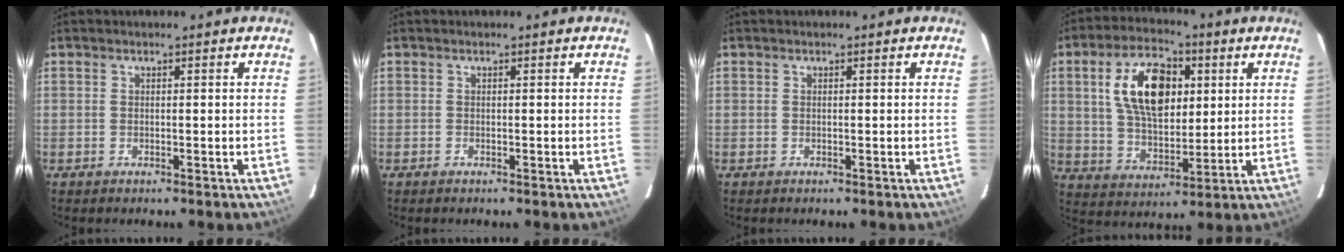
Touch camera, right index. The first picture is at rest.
{"total": 0.0}
{"total": 0.0}
{"total": 15.1, "force": [4.2, 8.5, 11.7], "torque": [-0.208, 0.019, 0.081]}